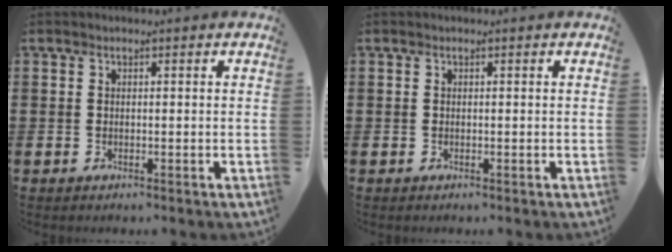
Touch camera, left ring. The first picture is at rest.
{"total": 0.0}